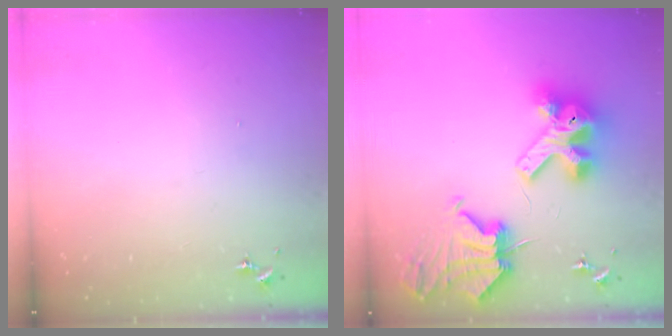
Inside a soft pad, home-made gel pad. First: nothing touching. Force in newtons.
{"total": 14.0, "press": 13.9, "slide": 1.9}